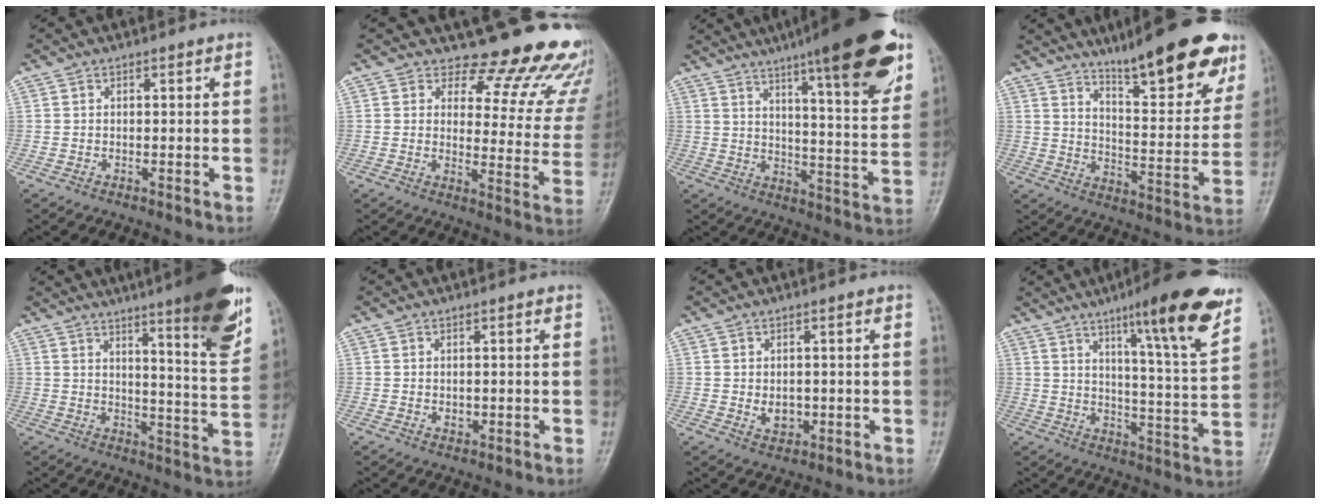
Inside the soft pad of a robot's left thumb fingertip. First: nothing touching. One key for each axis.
{"total": 18.5, "fx": 16.3, "fy": 7.0, "fz": 5.2, "tx": -0.006, "ty": -0.139, "tz": 0.172}
{"total": 23.1, "fx": 14.1, "fy": 4.3, "fz": 17.8, "tx": -0.234, "ty": -0.047, "tz": 0.200}
{"total": 20.9, "fx": 14.3, "fy": 4.8, "fz": 14.4, "tx": -0.164, "ty": -0.070, "tz": 0.214}
{"total": 17.9, "fx": 10.8, "fy": 2.4, "fz": 14.1, "tx": -0.169, "ty": -0.060, "tz": 0.148}
{"total": 1.5, "fx": 0.1, "fy": 1.1, "fz": 1.0, "tx": -0.008, "ty": -0.001, "tz": 0.004}
{"total": 3.3, "fx": -0.2, "fy": 2.5, "fz": 2.1, "tx": -0.021, "ty": -0.003, "tz": 0.005}
{"total": 18.0, "fx": 10.9, "fy": 2.0, "fz": 14.2, "tx": -0.185, "ty": -0.057, "tz": 0.161}